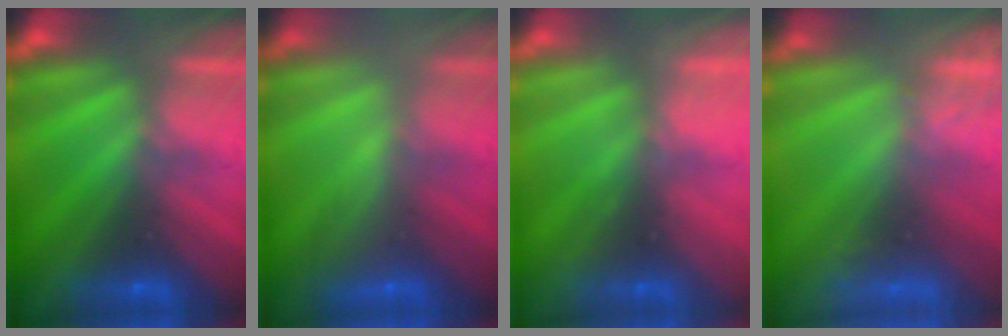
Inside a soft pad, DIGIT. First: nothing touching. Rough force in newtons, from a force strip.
{"total": 2.2}
{"total": 2.0}
{"total": 2.6}